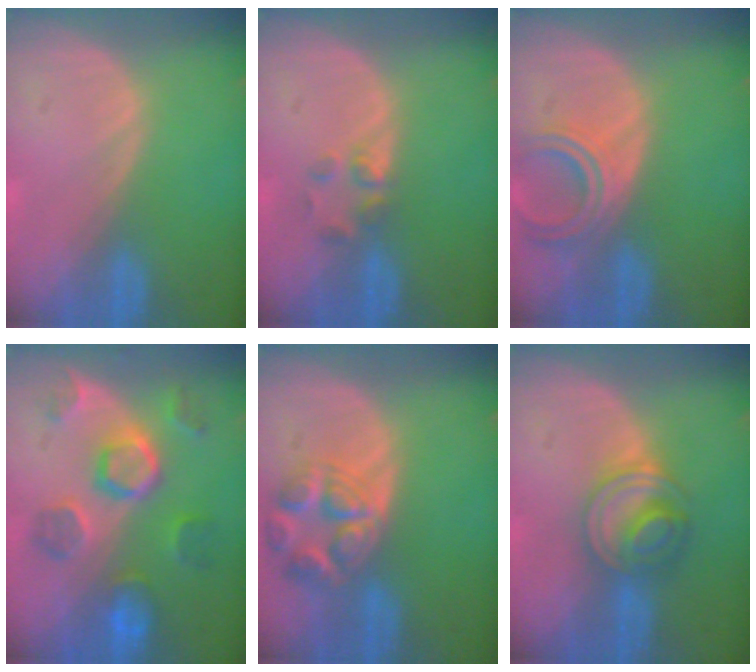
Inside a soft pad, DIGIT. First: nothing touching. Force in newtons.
{"total": 2.3, "press": 2.2, "slide": 0.8}
{"total": 5.5, "press": 5.1, "slide": 2.1}
{"total": 8.5, "press": 8.4, "slide": 0.8}
{"total": 7.8, "press": 7.0, "slide": 3.5}
{"total": 6.0, "press": 6.0, "slide": 0.5}